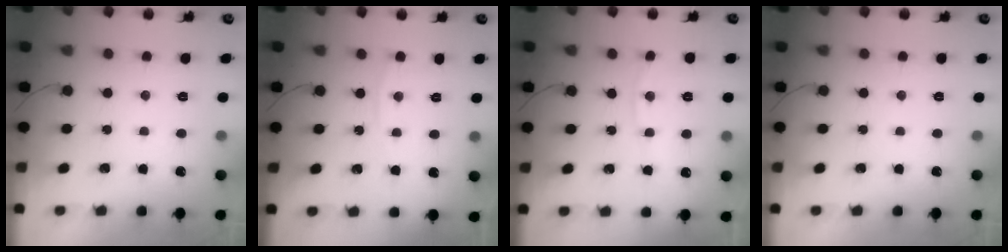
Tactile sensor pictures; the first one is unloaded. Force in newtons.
{"total": 2.5, "press": 2.5, "slide": 0.4}
{"total": 5.6, "press": 5.6, "slide": 0.8}
{"total": 0.0}